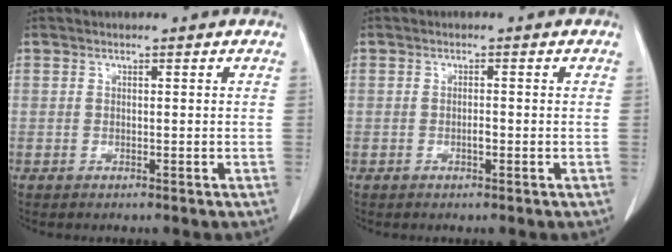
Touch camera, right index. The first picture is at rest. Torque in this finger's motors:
{"motor_torque": [0.35, 0.02, 0.00, 0.01]}